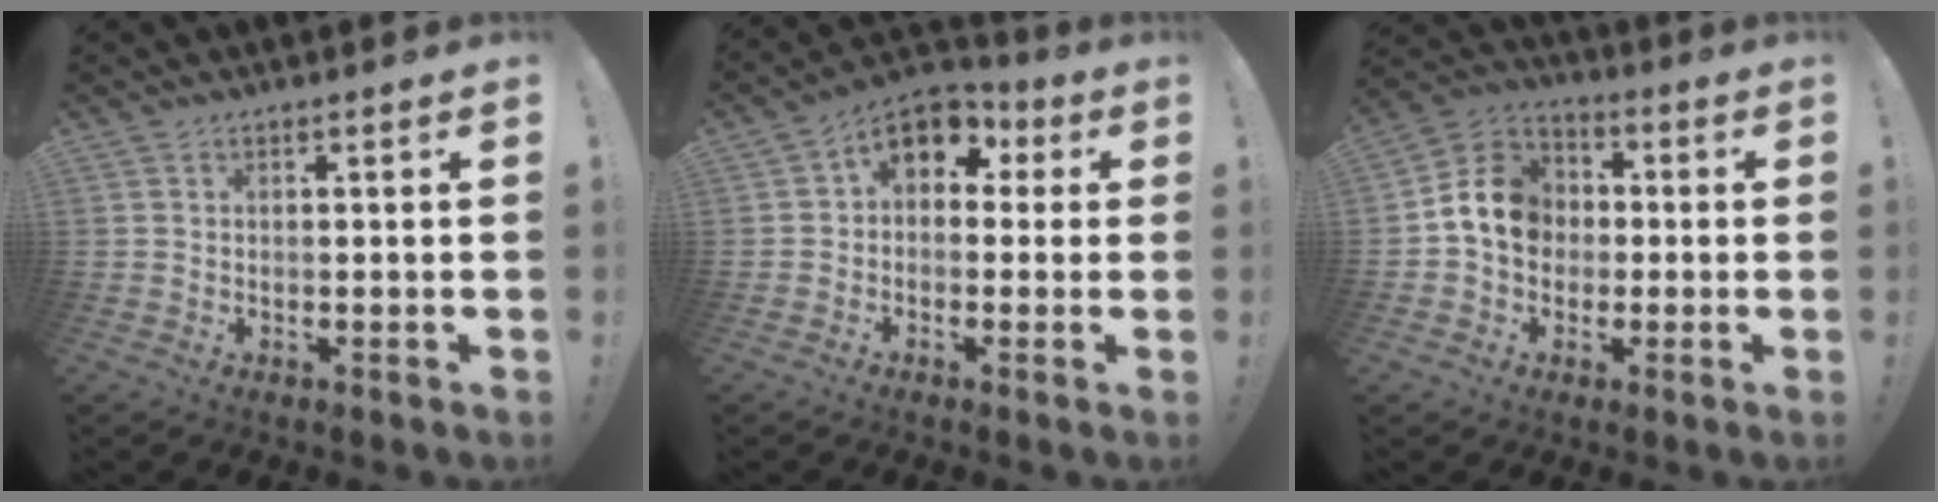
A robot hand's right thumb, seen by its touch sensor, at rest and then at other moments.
{"total": 9.0, "force": [2.3, 6.8, 5.4], "torque": [-0.069, -0.003, 0.047]}
{"total": 12.7, "force": [0.1, 10.9, 6.6], "torque": [-0.099, 0.014, 0.009]}